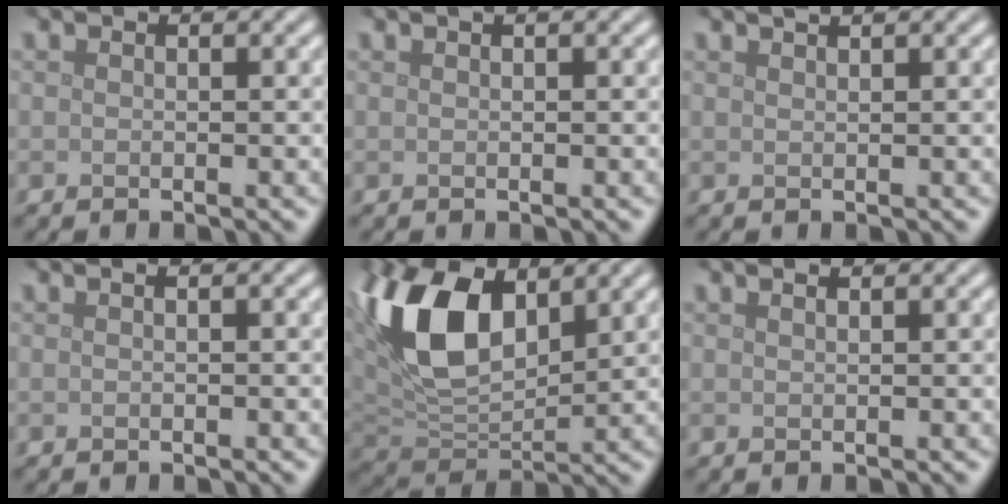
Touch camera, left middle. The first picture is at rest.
{"total": 0.8, "force": [0.5, 0.2, 0.6], "torque": [-0.010, 0.006, 0.007]}
{"total": 1.0, "force": [0.8, 0.2, 0.6], "torque": [-0.005, 0.000, 0.008]}
{"total": 0.8, "force": [0.2, 0.3, 0.8], "torque": [-0.012, 0.003, -0.002]}
{"total": 10.7, "force": [3.6, 5.9, 8.1], "torque": [-0.180, 0.011, 0.063]}
{"total": 0.9, "force": [0.7, 0.2, 0.5], "torque": [-0.006, 0.000, 0.005]}